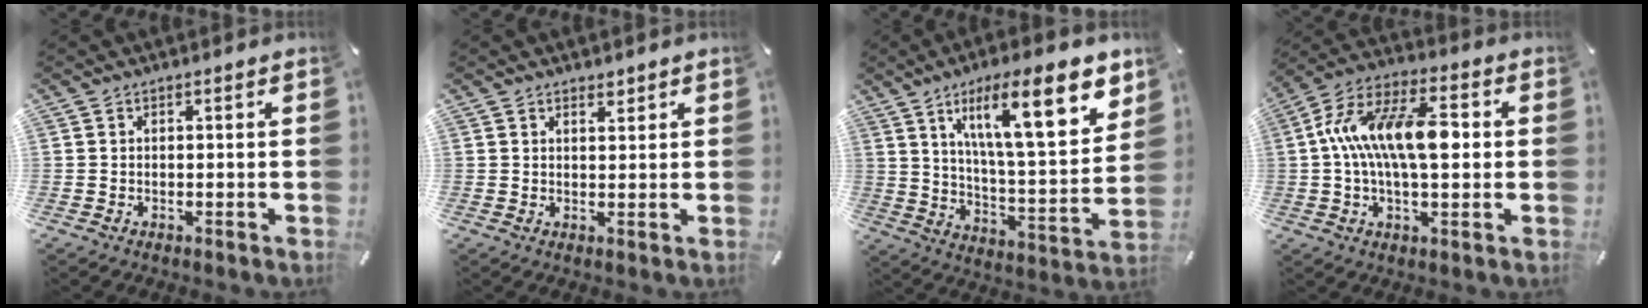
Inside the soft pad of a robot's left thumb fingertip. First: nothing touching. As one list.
[{"total": 1.7, "force": [1.3, 0.9, 0.4], "torque": [-0.002, -0.004, 0.023]}, {"total": 20.3, "force": [11.1, 5.8, 16.0], "torque": [-0.253, -0.051, 0.171]}, {"total": 16.7, "force": [1.1, 7.9, 14.7], "torque": [-0.295, 0.001, 0.013]}]